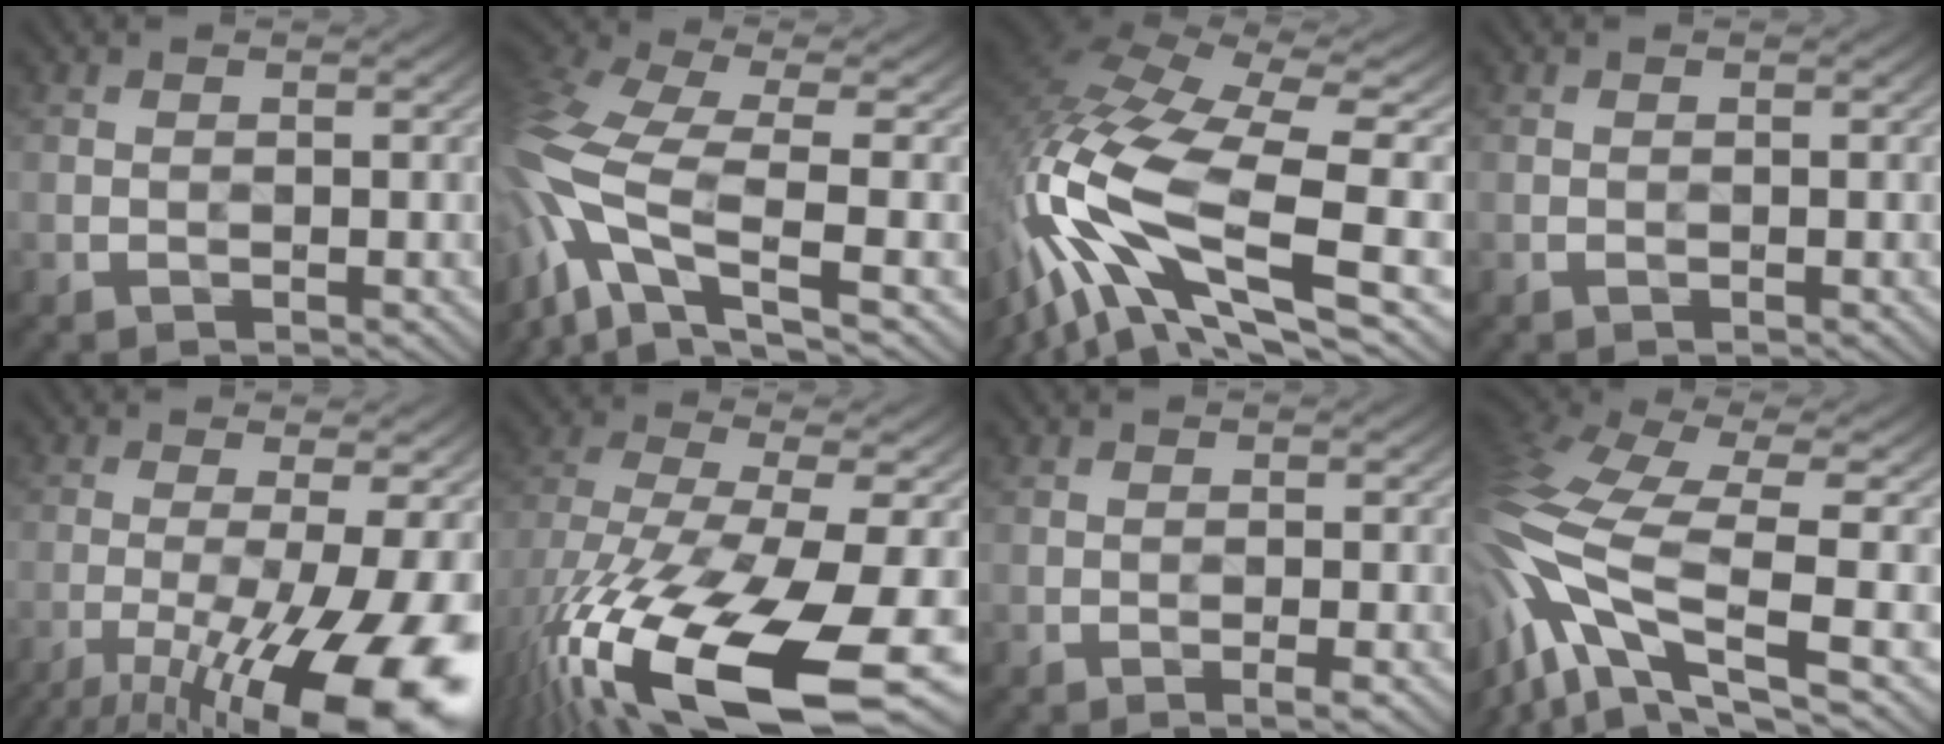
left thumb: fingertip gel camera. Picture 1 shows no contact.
{"total": 12.7, "force": [-3.9, 5.3, 10.9], "torque": [-0.278, -0.006, -0.080]}
{"total": 17.0, "force": [-5.2, 7.3, 14.4], "torque": [-0.334, -0.016, -0.097]}
{"total": 0.0}
{"total": 15.5, "force": [-7.5, 4.2, 12.8], "torque": [-0.204, -0.010, -0.106]}
{"total": 18.1, "force": [-7.9, 7.7, 14.4], "torque": [-0.314, -0.048, -0.126]}
{"total": 0.9, "force": [-0.5, 0.0, 0.8], "torque": [-0.018, -0.001, -0.008]}
{"total": 15.0, "force": [-3.7, 5.7, 13.4], "torque": [-0.336, -0.003, -0.063]}